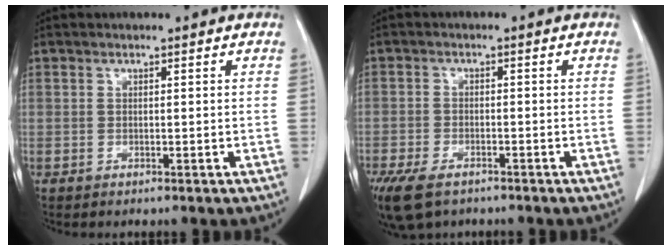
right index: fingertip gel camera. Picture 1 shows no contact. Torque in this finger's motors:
{"motor_torque": [0.66, -0.64, 0.18, 0.01]}